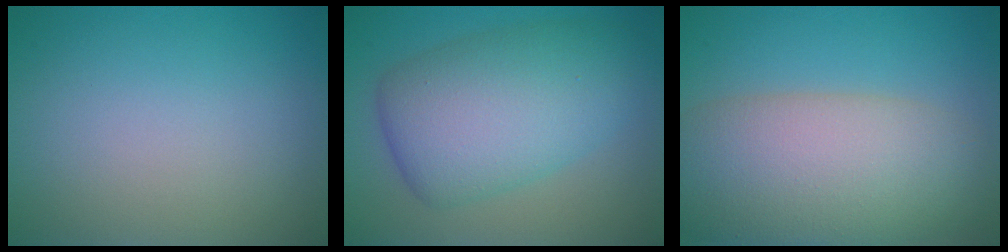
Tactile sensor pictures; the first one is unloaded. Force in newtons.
{"total": 8.8, "press": 8.8, "slide": 0.2}
{"total": 10.4, "press": 10.4, "slide": 0.8}